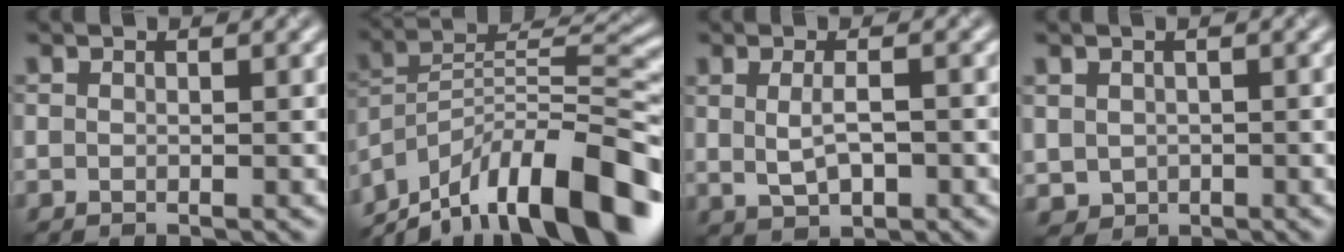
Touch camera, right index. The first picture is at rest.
{"total": 15.7, "force": [-11.3, 4.4, 9.9], "torque": [-0.178, 0.031, -0.197]}
{"total": 2.7, "force": [0.3, 1.2, 2.3], "torque": [-0.050, -0.007, 0.009]}
{"total": 1.9, "force": [0.1, 1.8, 0.5], "torque": [-0.015, -0.005, 0.004]}